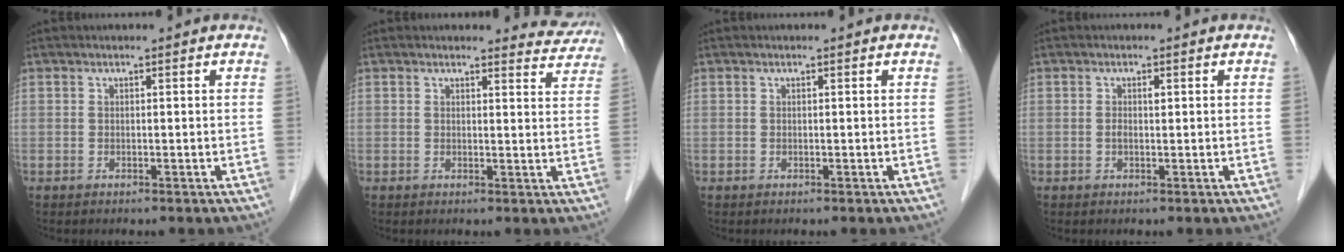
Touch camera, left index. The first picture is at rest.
{"total": 4.4, "force": [4.2, 0.9, -0.7], "torque": [0.016, -0.026, 0.025]}
{"total": 0.0}
{"total": 1.2, "force": [0.1, 0.4, 1.1], "torque": [-0.023, 0.001, 0.002]}